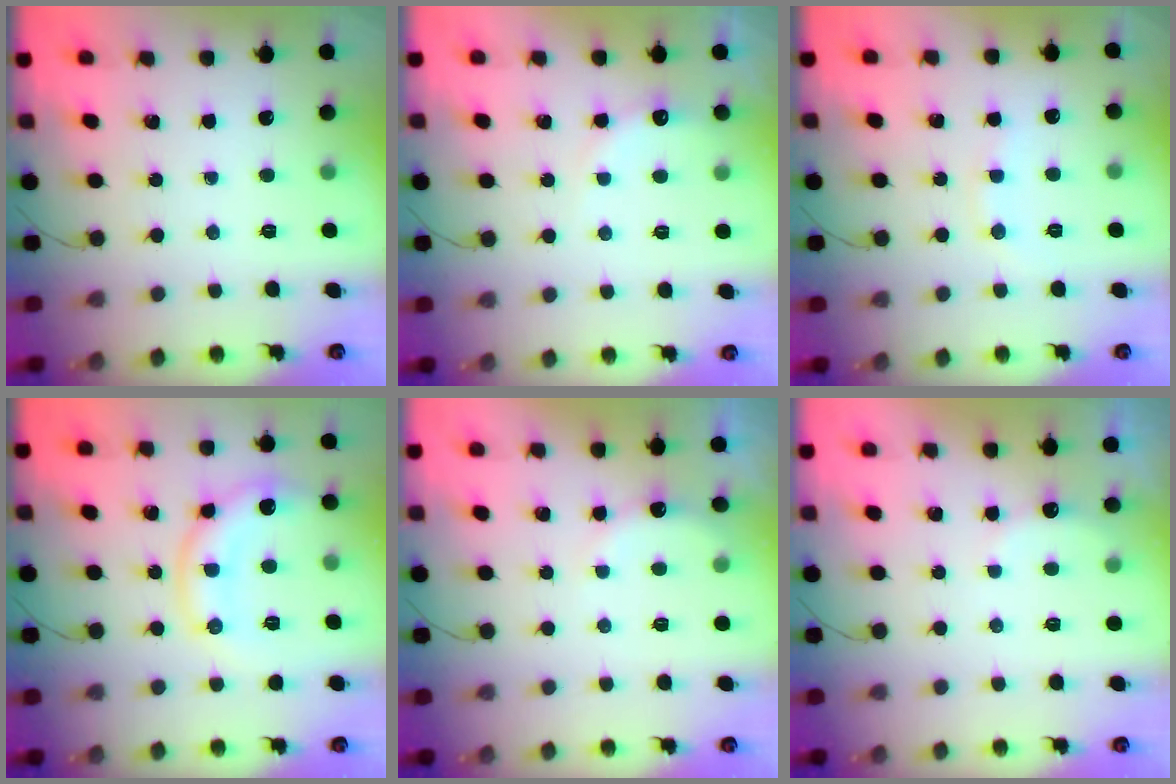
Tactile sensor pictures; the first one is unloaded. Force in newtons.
{"total": 6.6, "press": 6.5, "slide": 1.4}
{"total": 5.9, "press": 5.8, "slide": 1.2}
{"total": 12.3, "press": 12.3, "slide": 1.0}
{"total": 7.4, "press": 7.3, "slide": 1.4}
{"total": 4.4, "press": 4.3, "slide": 1.0}